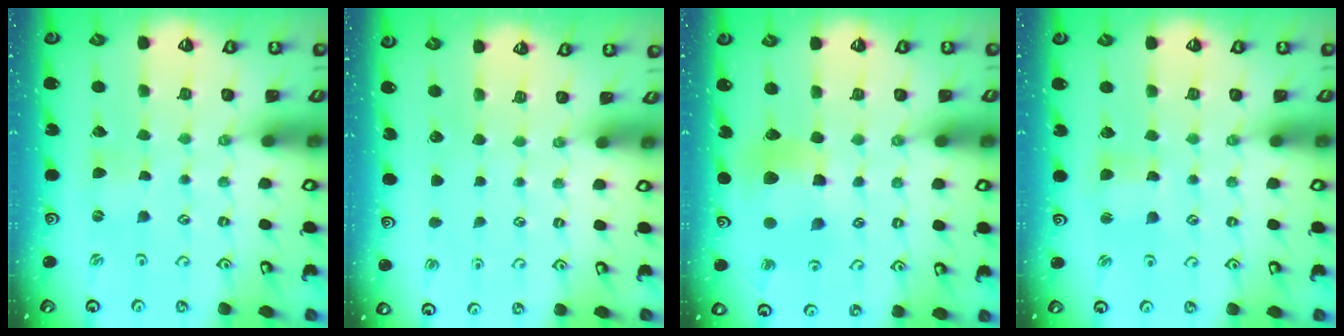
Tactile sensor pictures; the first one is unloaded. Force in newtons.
{"total": 0.0}
{"total": 9.2, "press": 9.2, "slide": 1.1}
{"total": 1.9, "press": 1.9, "slide": 0.3}